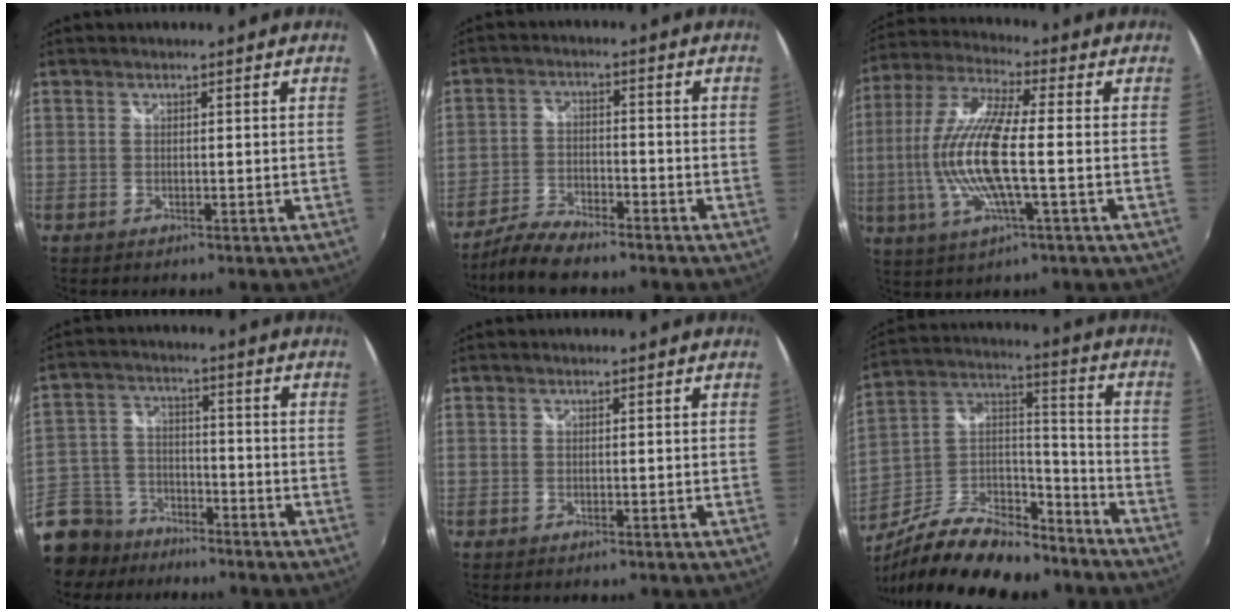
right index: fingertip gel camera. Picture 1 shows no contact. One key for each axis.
{"total": 7.1, "fx": -6.2, "fy": 1.7, "fz": 3.0, "tx": -0.076, "ty": -0.006, "tz": -0.118}
{"total": 15.5, "fx": -1.9, "fy": 2.9, "fz": 15.1, "tx": -0.297, "ty": -0.005, "tz": -0.038}
{"total": 16.7, "fx": -12.0, "fy": 10.0, "fz": 5.9, "tx": -0.178, "ty": 0.004, "tz": -0.207}
{"total": 0.0}
{"total": 21.4, "fx": -15.6, "fy": 8.8, "fz": 11.9, "tx": -0.239, "ty": 0.011, "tz": -0.252}